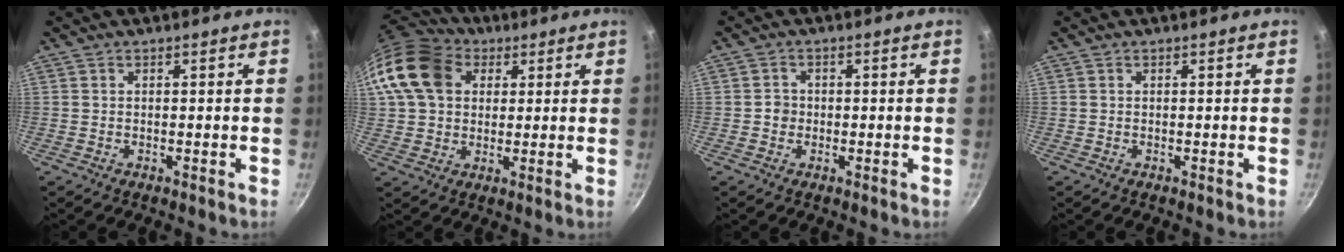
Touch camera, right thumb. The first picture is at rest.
{"total": 15.4, "force": [4.6, 11.8, 8.7], "torque": [-0.155, 0.017, 0.072]}
{"total": 1.6, "force": [-0.3, 1.5, 0.5], "torque": [0.000, 0.004, -0.006]}
{"total": 0.0}